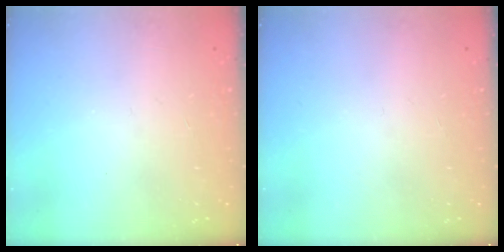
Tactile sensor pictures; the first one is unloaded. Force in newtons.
{"total": 0.0}